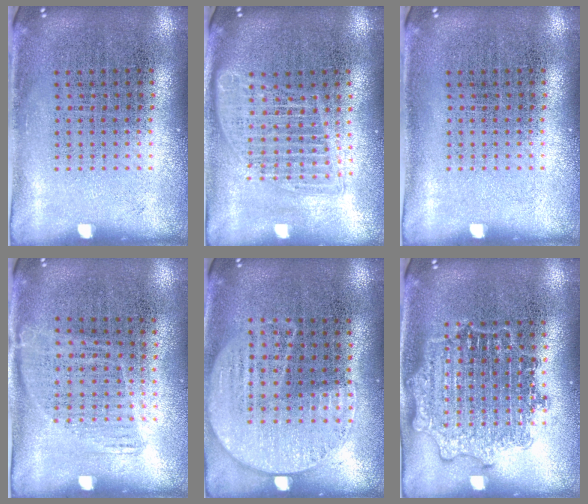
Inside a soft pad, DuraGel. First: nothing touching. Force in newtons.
{"total": 1.6, "press": 1.4, "slide": 0.8}
{"total": 0.0}
{"total": 1.1, "press": 0.9, "slide": 0.7}
{"total": 1.0, "press": 0.9, "slide": 0.5}
{"total": 3.0, "press": 3.0, "slide": 0.4}